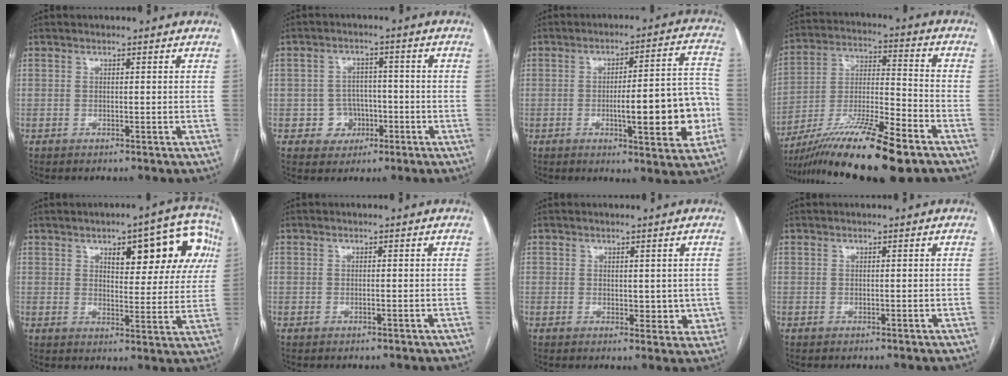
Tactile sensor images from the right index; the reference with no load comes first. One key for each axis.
{"total": 4.9, "fx": -1.5, "fy": 4.6, "fz": 0.5, "tx": 0.005, "ty": 0.015, "tz": -0.018}
{"total": 14.9, "fx": -3.3, "fy": 2.7, "fz": 14.3, "tx": -0.184, "ty": 0.019, "tz": -0.040}
{"total": 19.6, "fx": -13.6, "fy": 1.9, "fz": 14.0, "tx": -0.249, "ty": -0.027, "tz": -0.241}
{"total": 14.8, "fx": 6.2, "fy": 5.2, "fz": 12.4, "tx": -0.135, "ty": 0.026, "tz": 0.079}
{"total": 0.0}
{"total": 3.8, "fx": 0.5, "fy": 2.8, "fz": 2.5, "tx": -0.015, "ty": -0.005, "tz": 0.011}
{"total": 0.0}